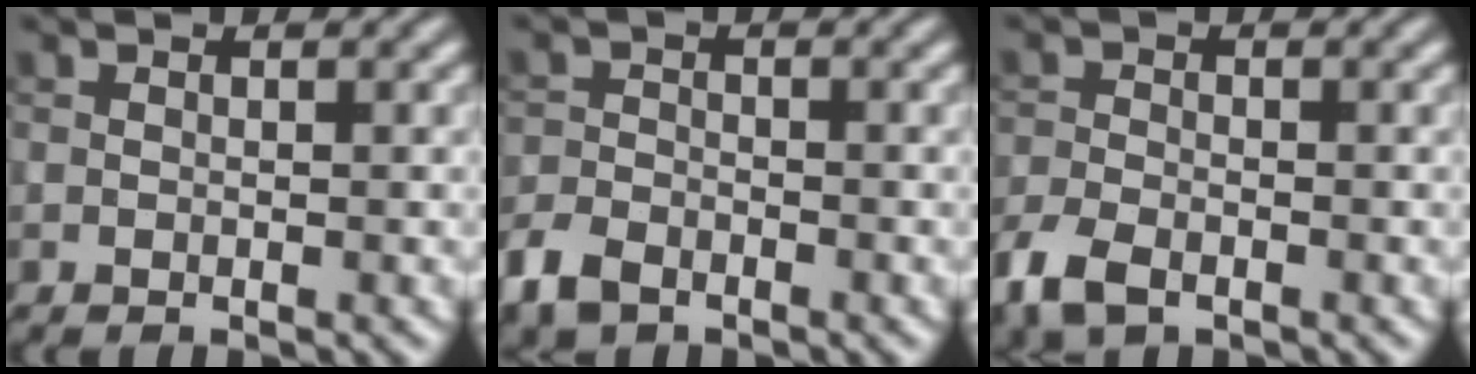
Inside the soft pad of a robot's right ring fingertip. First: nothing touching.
{"total": 3.4, "force": [-2.5, 1.9, 1.5], "torque": [-0.031, -0.006, -0.059]}
{"total": 4.0, "force": [-2.6, 2.0, 2.3], "torque": [-0.055, -0.010, -0.062]}